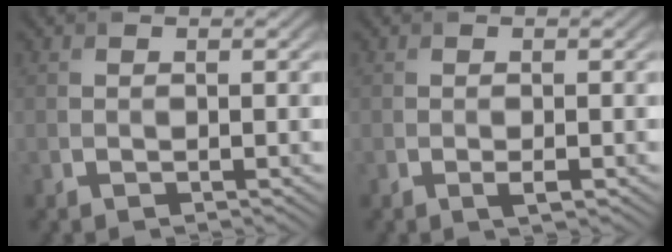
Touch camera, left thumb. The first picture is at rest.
{"total": 0.9, "force": [-0.4, 0.1, 0.8], "torque": [-0.016, -0.003, -0.005]}